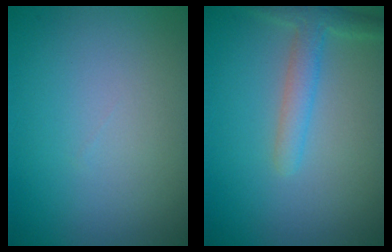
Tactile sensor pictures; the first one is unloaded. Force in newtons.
{"total": 2.6, "press": 2.6, "slide": 0.2}